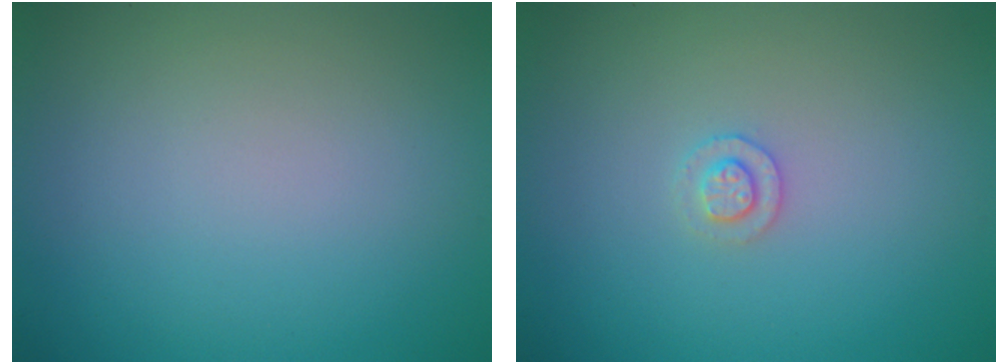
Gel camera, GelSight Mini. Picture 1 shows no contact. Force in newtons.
{"total": 1.3, "press": 1.2, "slide": 0.3}